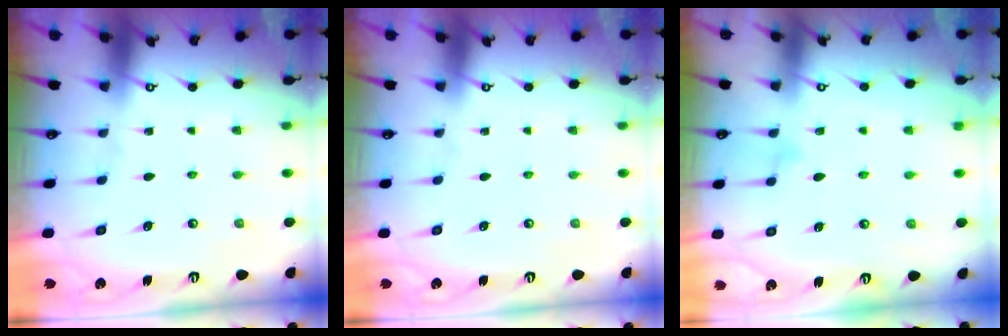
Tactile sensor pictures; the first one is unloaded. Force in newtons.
{"total": 0.0}
{"total": 6.7, "press": 6.7, "slide": 0.3}